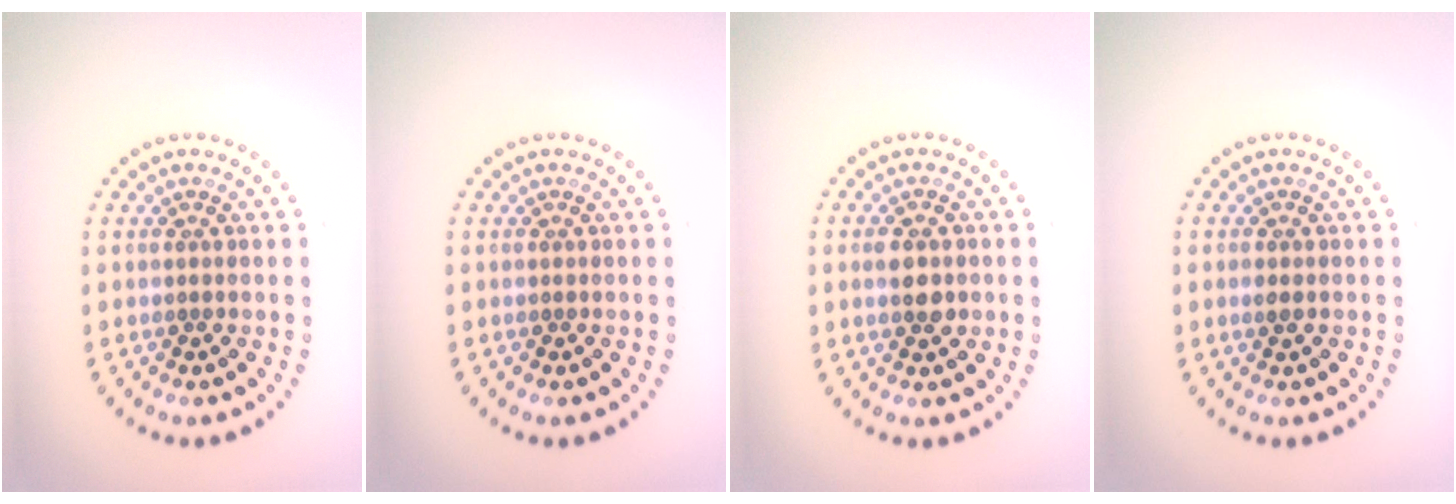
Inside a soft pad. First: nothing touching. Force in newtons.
{"total": 0.0}
{"total": 2.6, "press": 2.6, "slide": 0.1}
{"total": 0.7, "press": 0.7, "slide": 0.1}